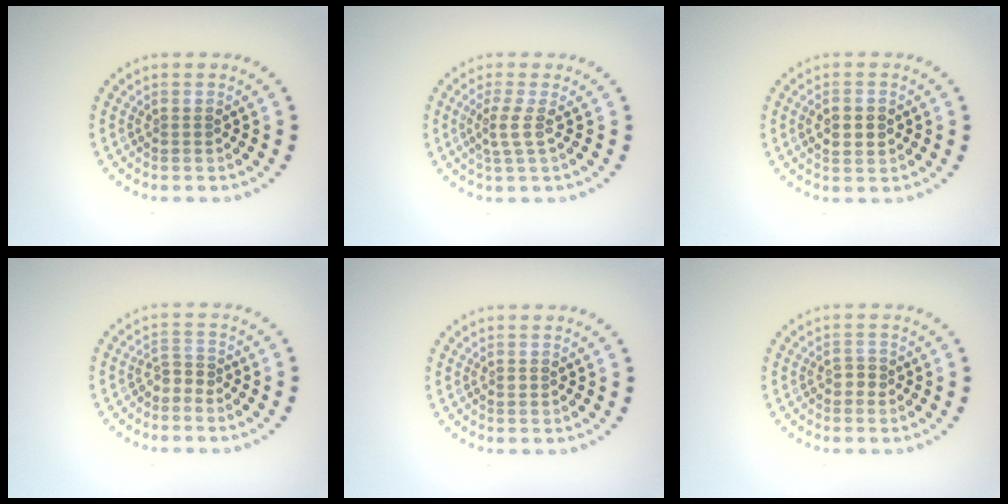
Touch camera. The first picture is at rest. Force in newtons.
{"total": 1.8, "press": 1.3, "slide": 1.2}
{"total": 2.9, "press": 2.9, "slide": 0.2}
{"total": 1.4, "press": 1.0, "slide": 1.0}
{"total": 0.5, "press": 0.4, "slide": 0.3}
{"total": 1.0, "press": 0.9, "slide": 0.5}